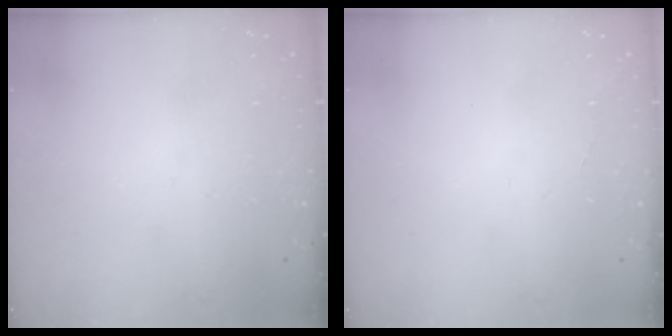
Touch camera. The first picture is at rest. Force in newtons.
{"total": 0.0}